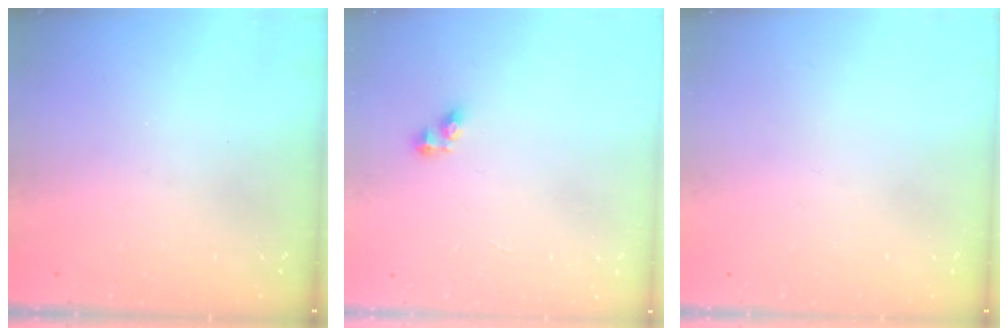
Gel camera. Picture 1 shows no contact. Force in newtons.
{"total": 3.3, "press": 3.2, "slide": 0.5}
{"total": 0.0}